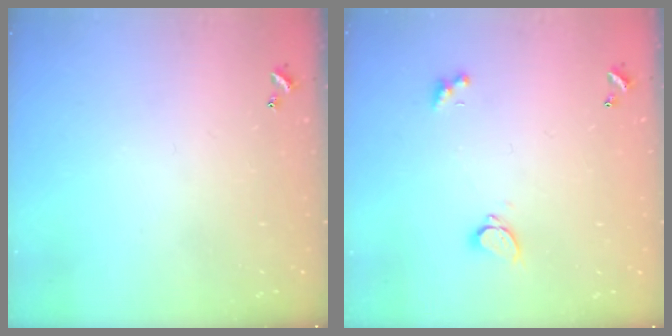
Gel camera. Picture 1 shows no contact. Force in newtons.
{"total": 2.2, "press": 2.0, "slide": 0.9}